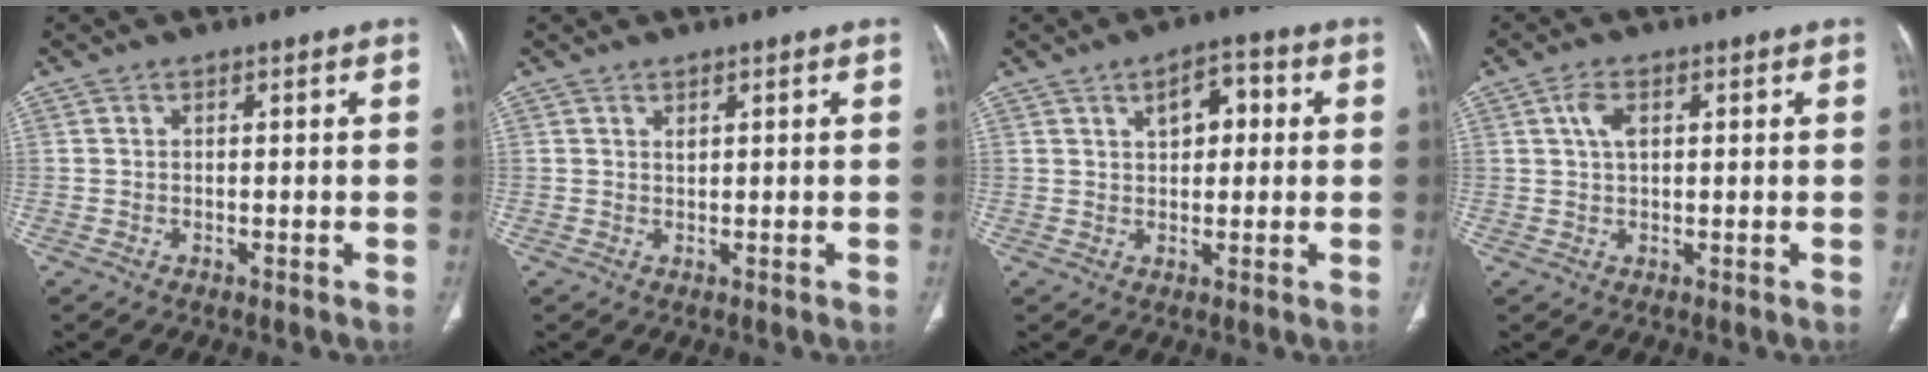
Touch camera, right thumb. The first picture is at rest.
{"total": 0.6, "force": [0.4, 0.3, 0.4], "torque": [-0.005, -0.001, 0.008]}
{"total": 6.0, "force": [1.7, 3.4, 4.6], "torque": [-0.047, 0.007, 0.023]}
{"total": 3.4, "force": [1.1, 1.8, 2.7], "torque": [-0.055, 0.006, 0.022]}